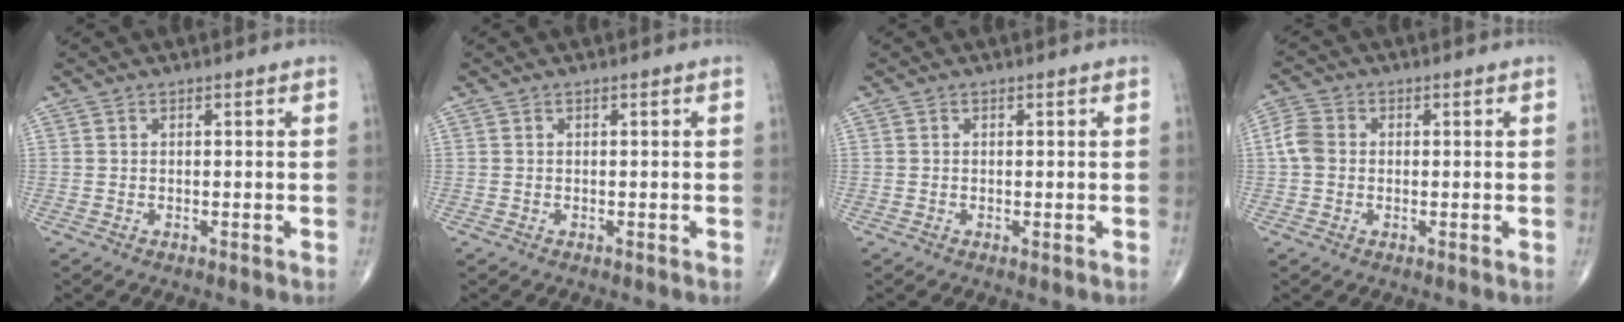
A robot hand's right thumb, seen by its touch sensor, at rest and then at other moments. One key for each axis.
{"total": 0.0}
{"total": 0.0}
{"total": 4.3, "fx": -0.1, "fy": 3.5, "fz": 2.5, "tx": -0.051, "ty": 0.011, "tz": -0.010}